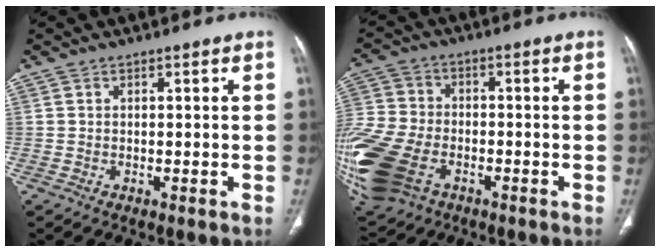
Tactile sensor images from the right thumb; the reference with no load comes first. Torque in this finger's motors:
{"motor_torque": [2.63, 2.38, 1.85, -0.92, 0.27]}